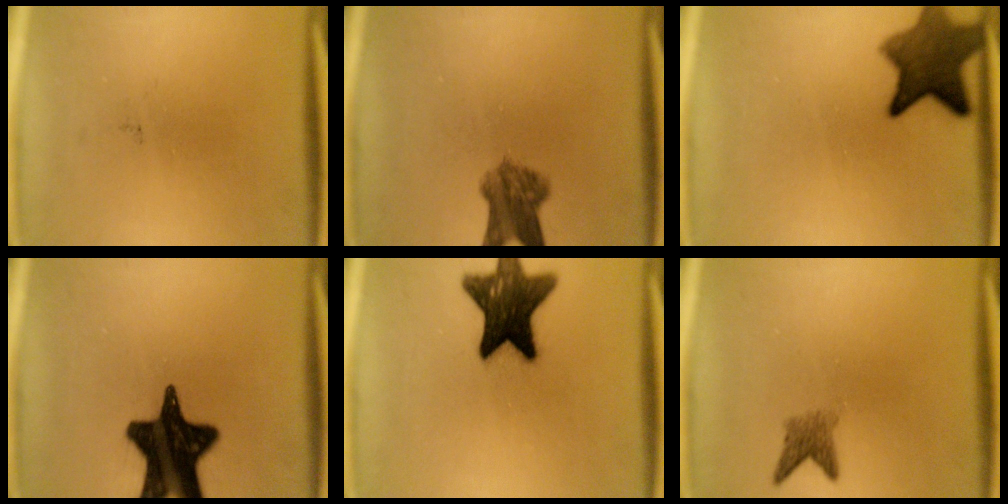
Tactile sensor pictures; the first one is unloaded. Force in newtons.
{"total": 6.0}
{"total": 9.3}
{"total": 18.5}
{"total": 14.5}
{"total": 2.4}